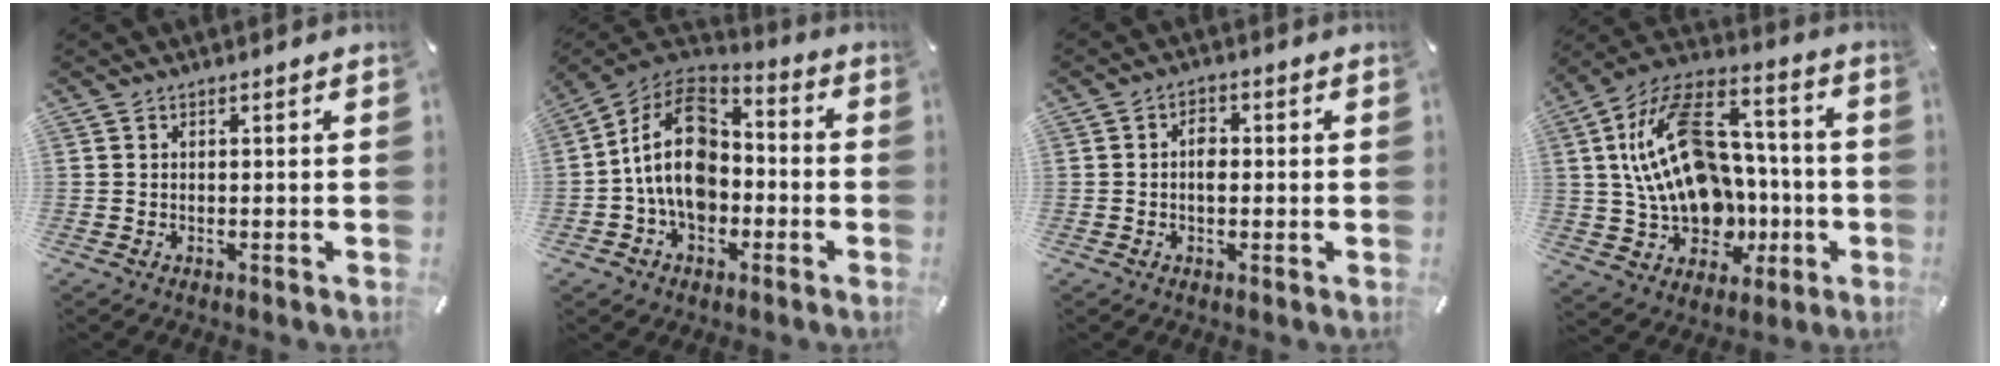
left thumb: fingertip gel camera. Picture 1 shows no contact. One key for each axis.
{"total": 15.3, "fx": -2.2, "fy": 11.7, "fz": 9.6, "tx": -0.191, "ty": 0.023, "tz": -0.042}
{"total": 3.1, "fx": -0.1, "fy": 2.0, "fz": 2.3, "tx": -0.030, "ty": 0.000, "tz": -0.007}
{"total": 24.5, "fx": 2.4, "fy": 17.5, "fz": 17.1, "tx": -0.326, "ty": 0.001, "tz": 0.050}